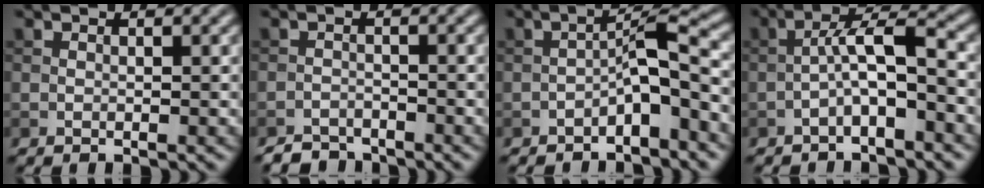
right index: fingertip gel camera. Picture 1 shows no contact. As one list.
[{"total": 2.3, "force": [-2.2, 0.7, 0.1], "torque": [0.005, 0.004, -0.042]}, {"total": 4.0, "force": [-2.0, 0.9, 3.3], "torque": [-0.053, 0.022, -0.038]}, {"total": 3.8, "force": [-1.5, 0.7, 3.5], "torque": [-0.062, 0.022, -0.033]}]